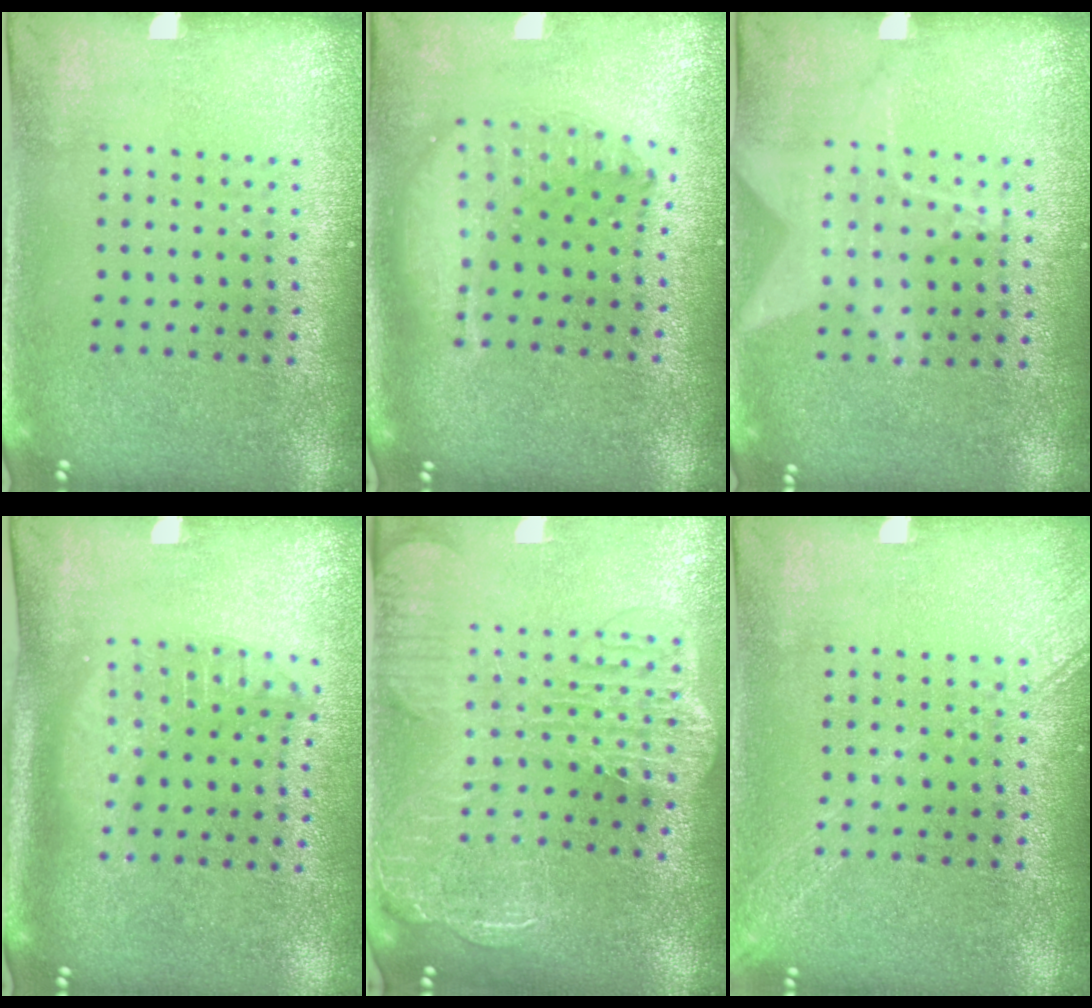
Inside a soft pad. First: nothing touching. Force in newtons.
{"total": 2.1, "press": 1.6, "slide": 1.3}
{"total": 1.1, "press": 1.0, "slide": 0.4}
{"total": 1.8, "press": 1.5, "slide": 1.0}
{"total": 3.1, "press": 2.6, "slide": 1.8}
{"total": 2.4, "press": 2.3, "slide": 0.4}